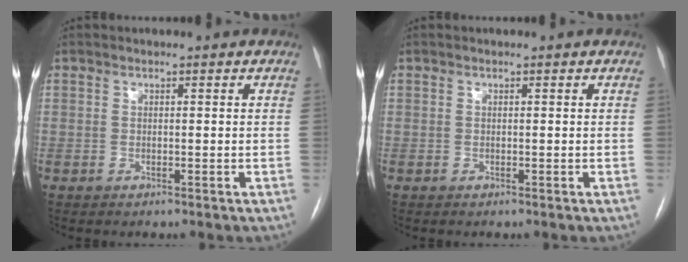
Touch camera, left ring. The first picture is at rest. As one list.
[{"total": 0.0}]